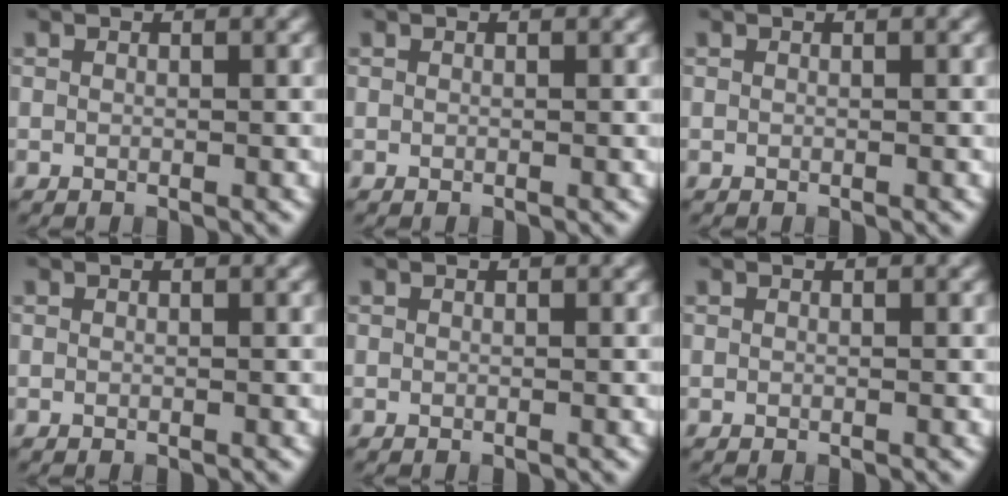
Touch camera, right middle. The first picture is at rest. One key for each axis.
{"total": 0.0}
{"total": 0.0}
{"total": 0.0}
{"total": 0.0}
{"total": 0.0}